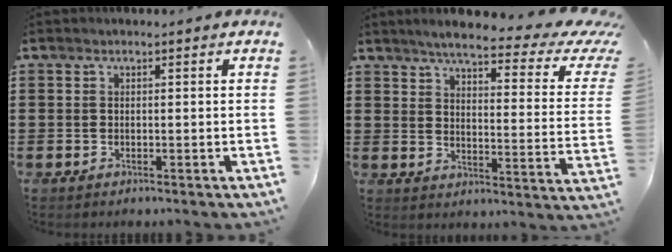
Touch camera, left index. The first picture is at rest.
{"total": 6.1, "force": [4.7, 0.6, 3.9], "torque": [-0.080, -0.032, 0.070]}